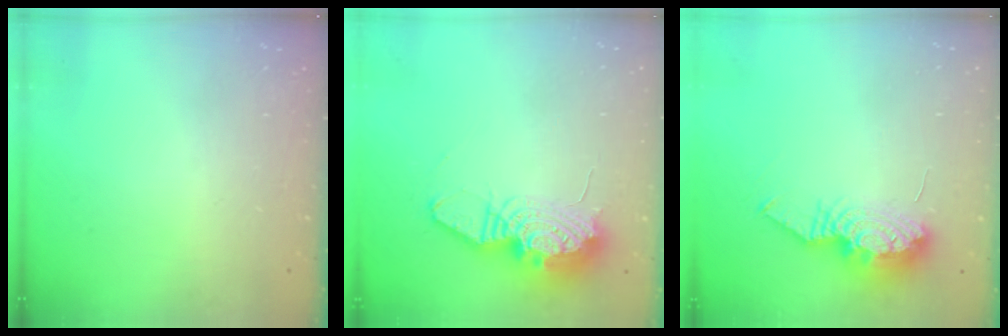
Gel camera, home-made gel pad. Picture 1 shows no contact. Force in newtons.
{"total": 14.4, "press": 14.4, "slide": 1.2}
{"total": 9.7, "press": 9.6, "slide": 0.9}